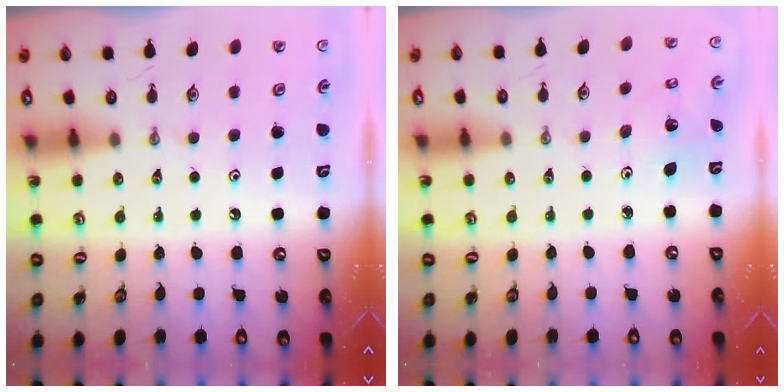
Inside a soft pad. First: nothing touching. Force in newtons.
{"total": 2.1, "press": 2.1, "slide": 0.1}